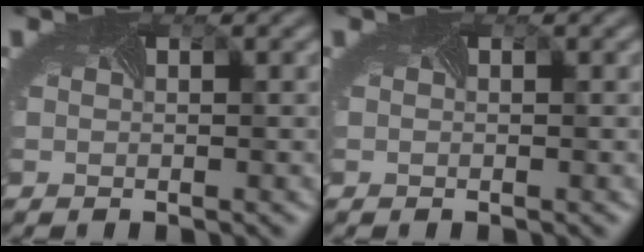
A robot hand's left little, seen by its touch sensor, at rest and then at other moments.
{"total": 0.0}